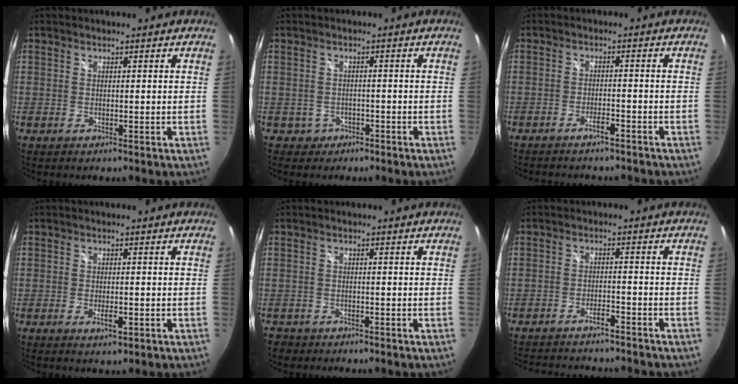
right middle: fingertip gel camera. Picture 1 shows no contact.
{"total": 2.6, "force": [-1.3, 2.3, 0.2], "torque": [-0.013, 0.003, -0.018]}
{"total": 4.1, "force": [-3.7, 0.9, 1.6], "torque": [-0.043, -0.004, -0.056]}
{"total": 2.7, "force": [-1.2, 1.0, 2.2], "torque": [-0.042, -0.006, -0.018]}
{"total": 2.8, "force": [-2.1, 1.9, 0.5], "torque": [-0.020, -0.005, -0.036]}
{"total": 11.1, "force": [-10.0, 2.2, 4.2], "torque": [-0.099, -0.004, -0.144]}